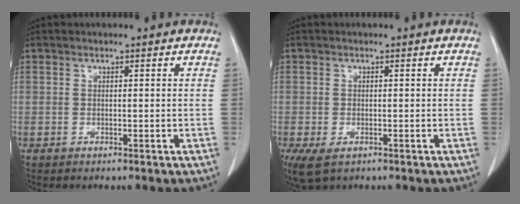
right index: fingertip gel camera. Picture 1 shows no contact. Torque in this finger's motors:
{"motor_torque": [0.43, -0.41, 0.12, 0.04]}